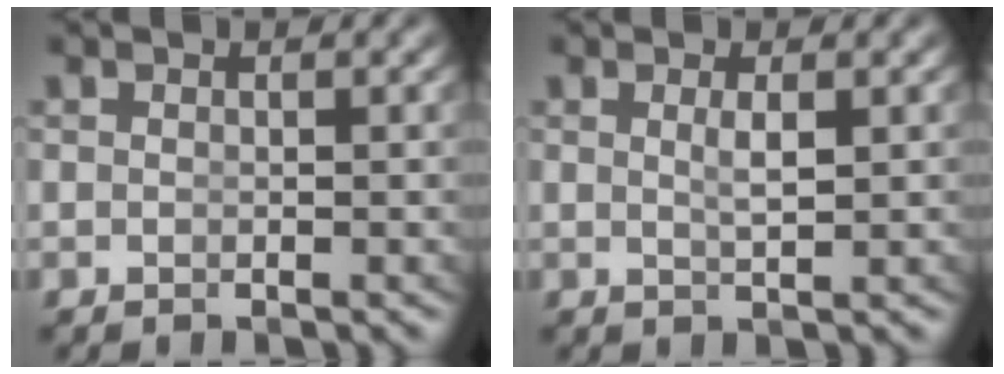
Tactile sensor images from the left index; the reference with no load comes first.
{"total": 1.5, "force": [0.3, -0.4, 1.4], "torque": [-0.025, -0.013, 0.015]}